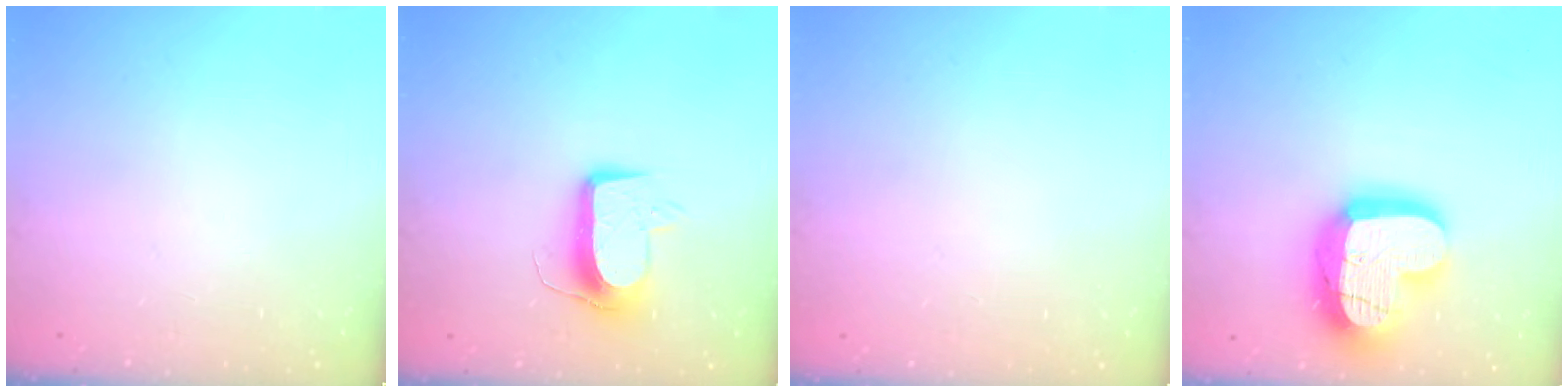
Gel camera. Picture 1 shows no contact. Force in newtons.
{"total": 11.0, "press": 10.9, "slide": 0.7}
{"total": 0.6, "press": 0.6, "slide": 0.1}
{"total": 19.8, "press": 19.8, "slide": 1.5}